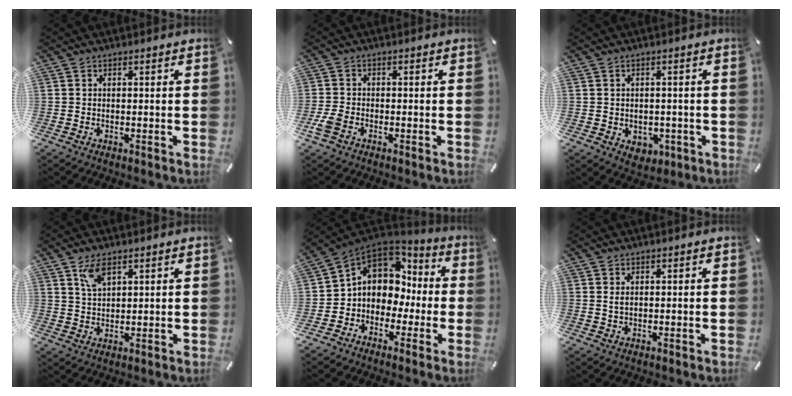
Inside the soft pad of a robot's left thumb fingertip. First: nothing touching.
{"total": 3.1, "force": [-1.5, 2.0, 1.9], "torque": [-0.051, -0.001, -0.031]}
{"total": 3.9, "force": [-0.9, 3.4, 1.7], "torque": [-0.011, 0.001, -0.015]}
{"total": 5.4, "force": [3.3, 2.6, 3.3], "torque": [-0.065, -0.004, 0.061]}
{"total": 9.0, "force": [0.9, 8.5, 3.0], "torque": [-0.075, -0.005, 0.024]}
{"total": 1.4, "force": [0.6, 0.8, 1.0], "torque": [-0.021, 0.002, 0.010]}